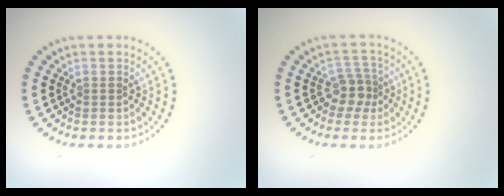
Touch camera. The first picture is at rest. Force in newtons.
{"total": 2.5, "press": 2.0, "slide": 1.6}